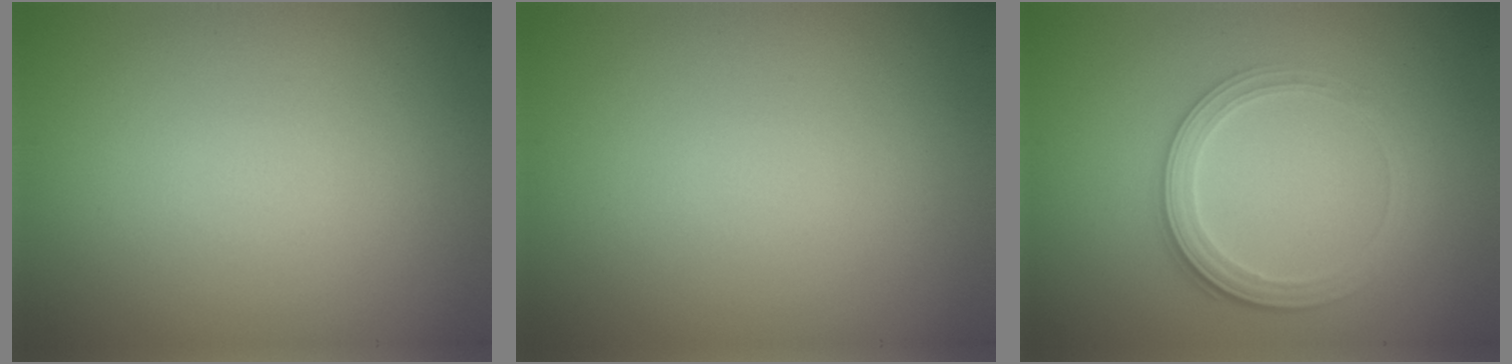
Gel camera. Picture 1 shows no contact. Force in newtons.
{"total": 0.0}
{"total": 2.8, "press": 2.6, "slide": 0.9}